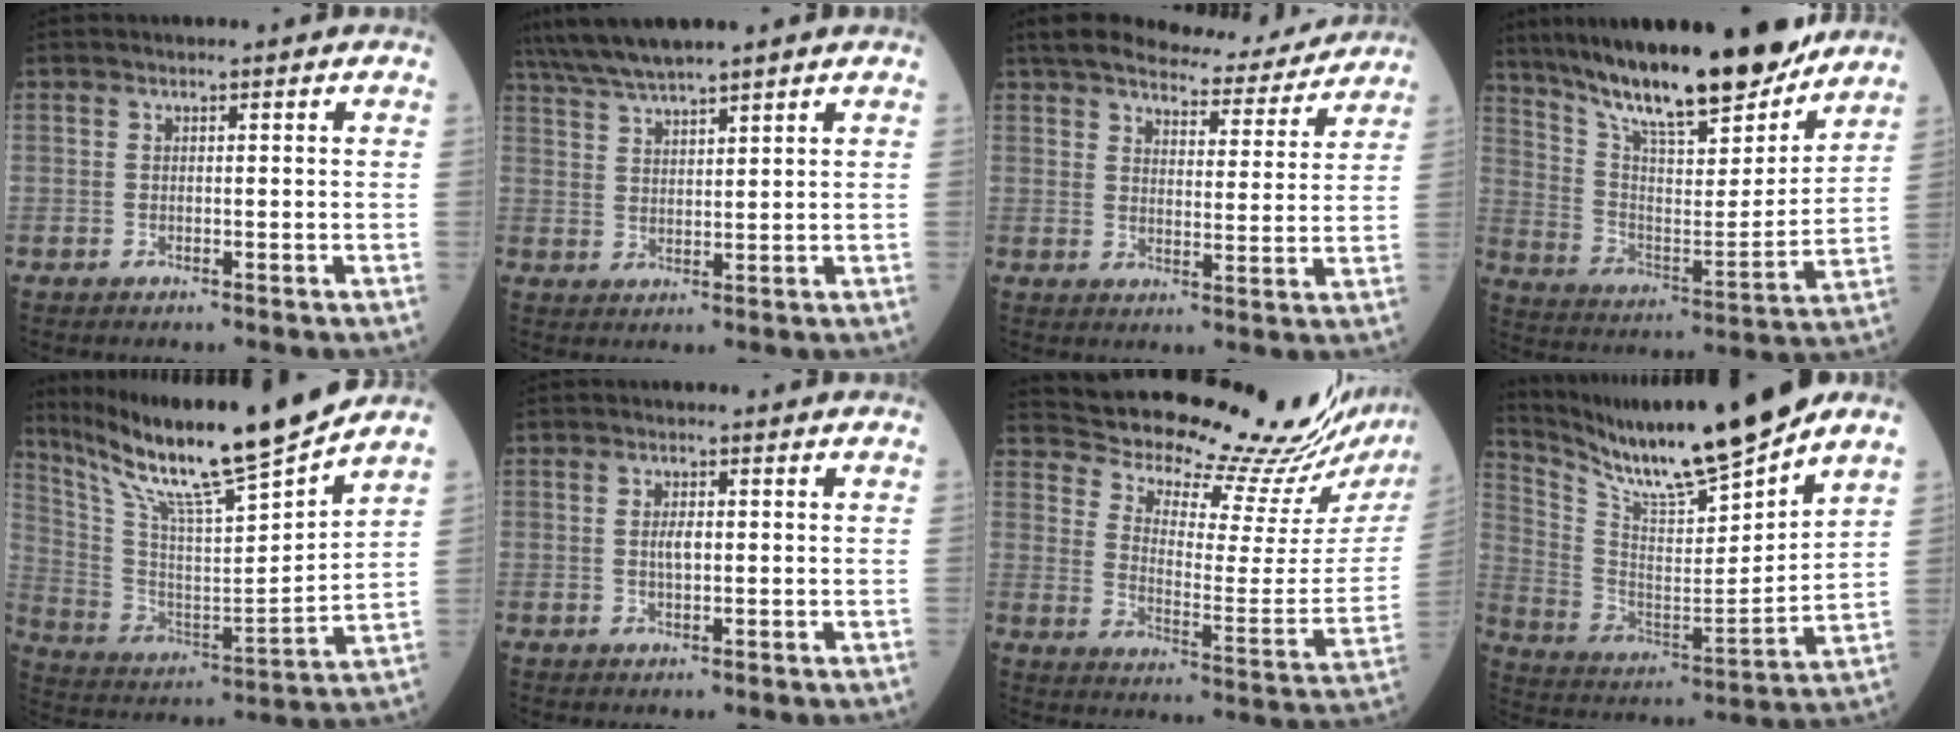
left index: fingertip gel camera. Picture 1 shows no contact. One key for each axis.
{"total": 7.5, "fx": 6.6, "fy": -0.1, "fz": 3.6, "tx": -0.071, "ty": 0.028, "tz": 0.125}
{"total": 12.1, "fx": 11.1, "fy": 2.5, "fz": 4.0, "tx": -0.054, "ty": 0.002, "tz": 0.149}
{"total": 22.0, "fx": 18.3, "fy": 3.7, "fz": 11.7, "tx": -0.198, "ty": -0.014, "tz": 0.299}
{"total": 20.6, "fx": 17.1, "fy": -0.3, "fz": 11.5, "tx": -0.205, "ty": -0.017, "tz": 0.296}
{"total": 1.9, "fx": 0.1, "fy": 0.7, "fz": 1.8, "tx": -0.036, "ty": 0.001, "tz": 0.004}
{"total": 23.4, "fx": 22.2, "fy": 2.2, "fz": 7.0, "tx": -0.122, "ty": -0.097, "tz": 0.284}
{"total": 17.7, "fx": 15.3, "fy": 0.1, "fz": 9.0, "tx": -0.174, "ty": -0.011, "tz": 0.273}